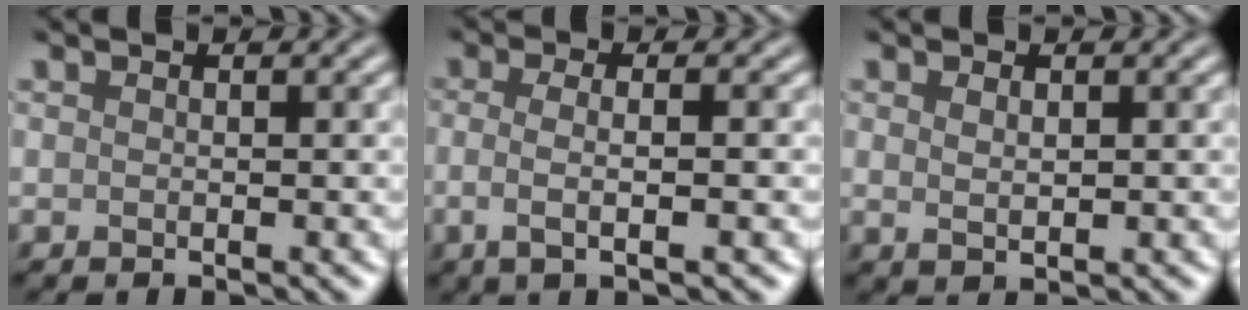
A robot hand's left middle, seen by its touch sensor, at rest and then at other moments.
{"total": 3.7, "force": [-0.4, 1.3, 3.4], "torque": [-0.054, -0.007, -0.009]}
{"total": 1.2, "force": [0.4, 0.5, 1.0], "torque": [-0.022, -0.003, 0.012]}